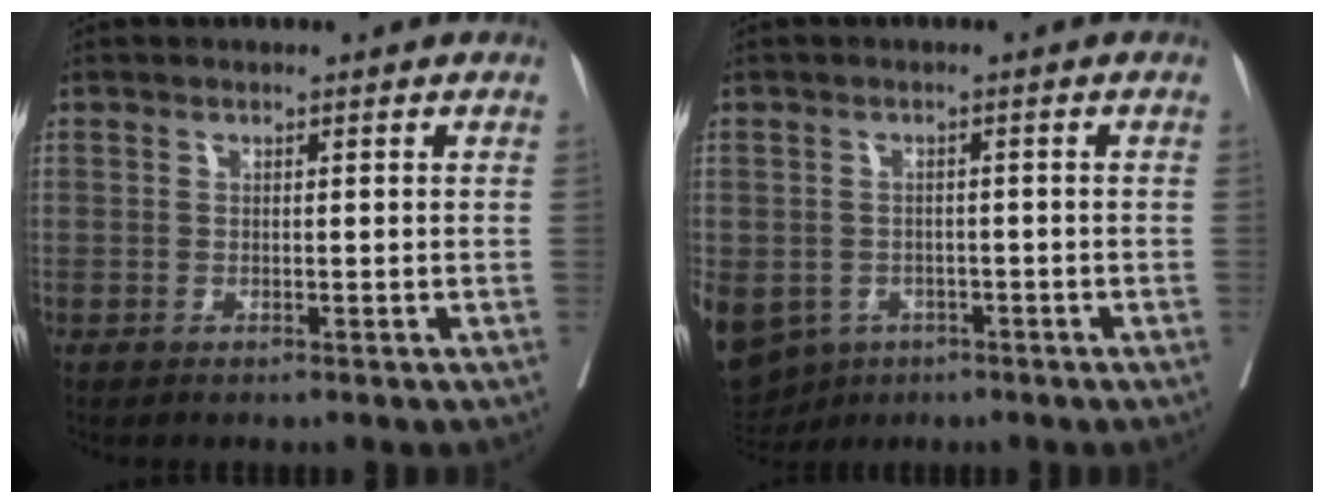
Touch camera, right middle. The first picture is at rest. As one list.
[{"total": 19.0, "force": [-8.7, 15.1, 7.7], "torque": [-0.271, -0.020, -0.118]}]